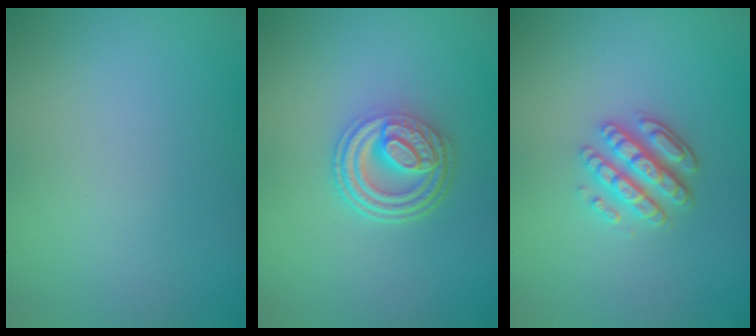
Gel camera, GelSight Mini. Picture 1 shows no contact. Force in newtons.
{"total": 4.9, "press": 3.6, "slide": 3.3}
{"total": 3.7, "press": 3.1, "slide": 2.0}